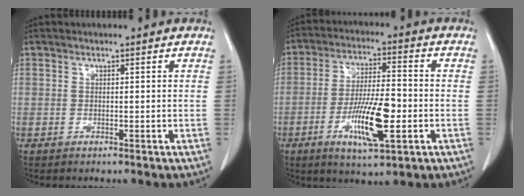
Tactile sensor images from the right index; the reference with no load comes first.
{"total": 11.3, "force": [-3.5, 2.1, 10.5], "torque": [-0.197, -0.007, -0.058]}